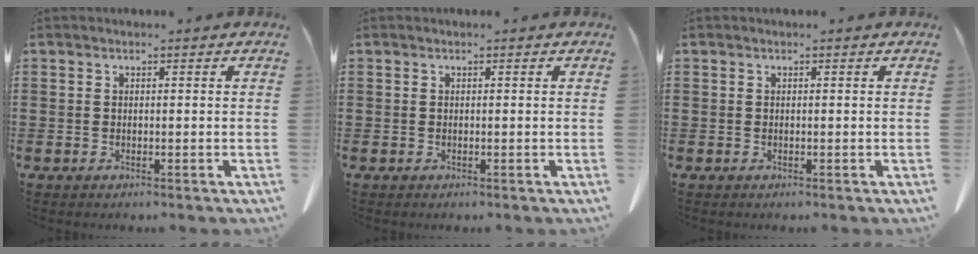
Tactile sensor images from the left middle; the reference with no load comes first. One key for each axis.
{"total": 0.0}
{"total": 0.0}